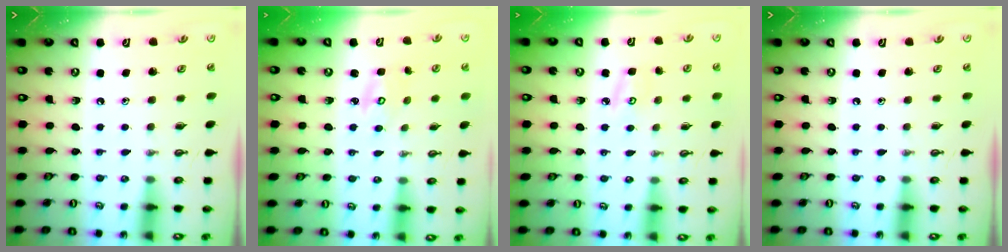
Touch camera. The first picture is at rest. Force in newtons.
{"total": 3.4, "press": 3.4, "slide": 0.3}
{"total": 4.0, "press": 4.0, "slide": 0.5}
{"total": 0.0}